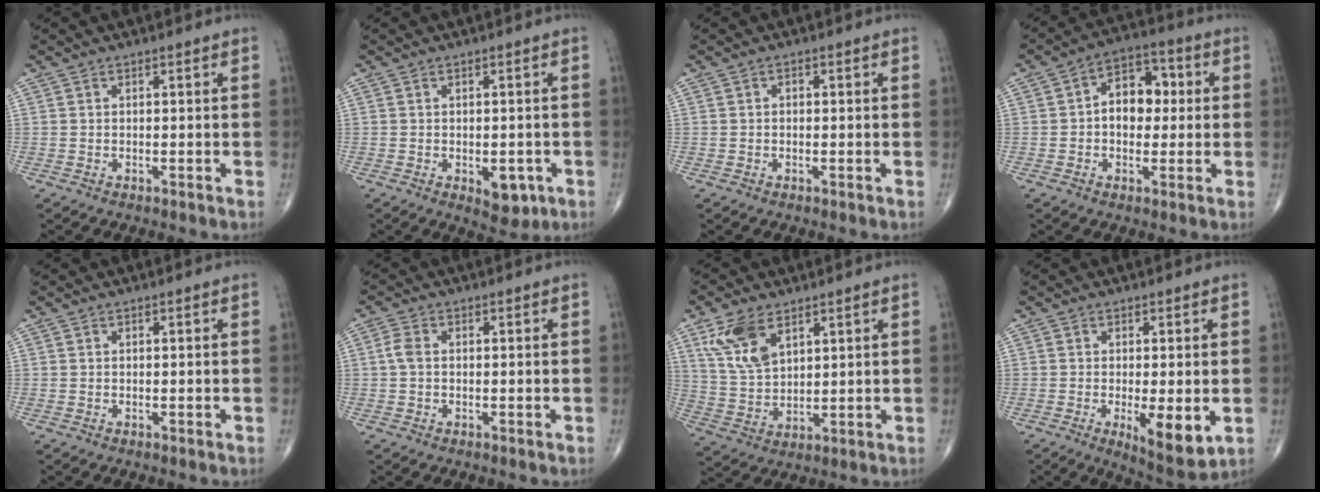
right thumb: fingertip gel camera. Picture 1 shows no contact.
{"total": 5.0, "force": [-1.7, 2.7, 3.8], "torque": [-0.029, -0.003, -0.013]}
{"total": 0.8, "force": [0.1, 0.6, 0.5], "torque": [-0.008, 0.003, 0.000]}
{"total": 9.6, "force": [0.7, 6.7, 6.8], "torque": [-0.072, 0.024, 0.003]}
{"total": 0.0}
{"total": 2.3, "force": [0.0, 1.4, 1.8], "torque": [-0.041, 0.004, -0.005]}
{"total": 9.9, "force": [5.3, 5.3, 6.5], "torque": [-0.121, -0.018, 0.115]}
{"total": 8.3, "force": [-1.9, 2.5, 7.6], "torque": [-0.113, -0.025, -0.026]}